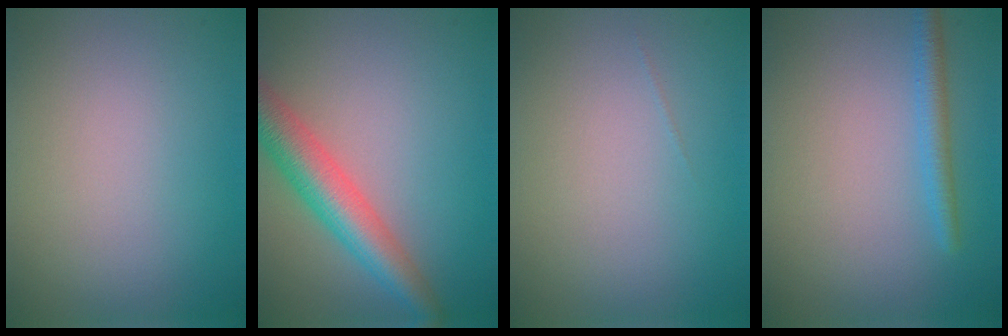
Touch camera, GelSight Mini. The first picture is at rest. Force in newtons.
{"total": 5.3, "press": 5.3, "slide": 0.2}
{"total": 0.0}
{"total": 2.0, "press": 2.0, "slide": 0.1}